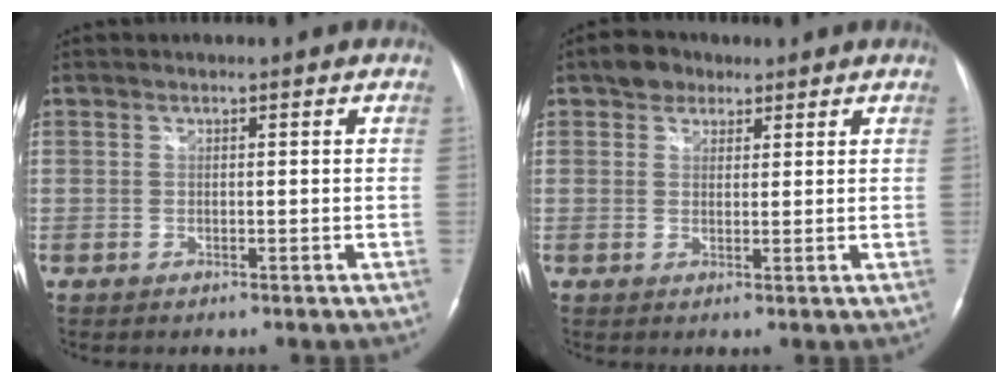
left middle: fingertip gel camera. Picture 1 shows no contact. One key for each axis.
{"total": 3.5, "fx": 2.3, "fy": 2.4, "fz": 1.0, "tx": -0.022, "ty": 0.012, "tz": 0.039}